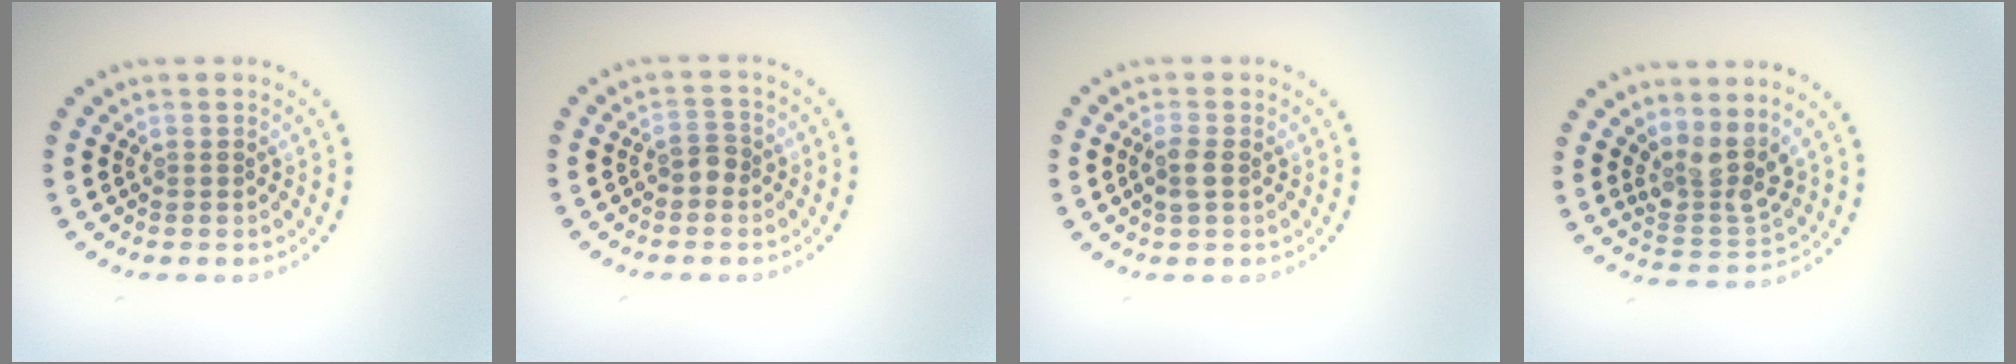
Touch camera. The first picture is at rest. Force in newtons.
{"total": 1.5, "press": 1.4, "slide": 0.6}
{"total": 1.6, "press": 1.5, "slide": 0.5}
{"total": 3.7, "press": 3.1, "slide": 1.9}